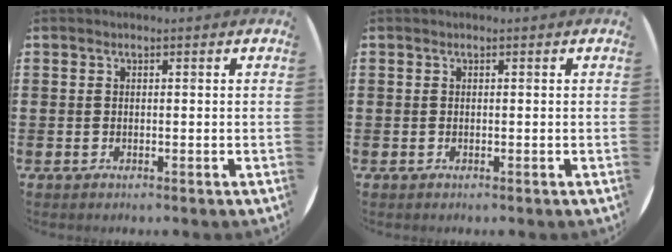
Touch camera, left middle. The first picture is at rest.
{"total": 0.0}